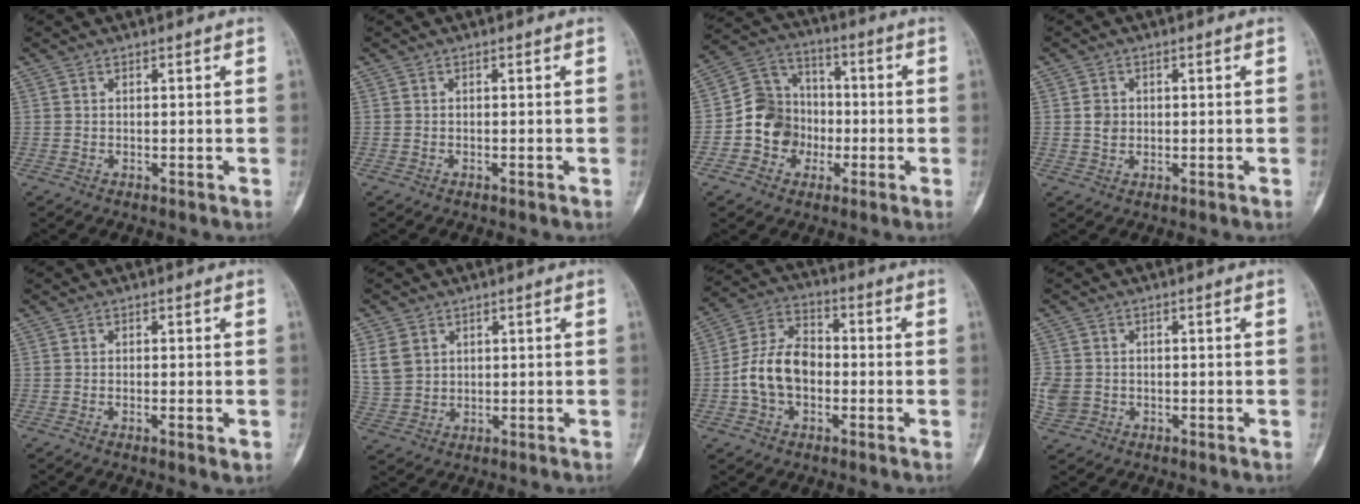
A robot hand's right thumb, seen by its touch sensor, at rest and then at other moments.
{"total": 0.0}
{"total": 11.5, "force": [-2.8, 10.4, 4.2], "torque": [-0.031, 0.039, -0.057]}
{"total": 2.6, "force": [0.1, 2.2, 1.3], "torque": [-0.011, 0.001, 0.004]}
{"total": 2.2, "force": [-0.7, 0.6, 2.0], "torque": [-0.033, -0.004, -0.010]}
{"total": 6.4, "force": [2.2, 5.2, 3.1], "torque": [-0.051, -0.004, 0.056]}
{"total": 11.4, "force": [-1.9, 7.9, 8.0], "torque": [-0.141, 0.036, -0.044]}
{"total": 5.0, "force": [-1.0, 4.4, 2.2], "torque": [-0.047, 0.008, -0.013]}